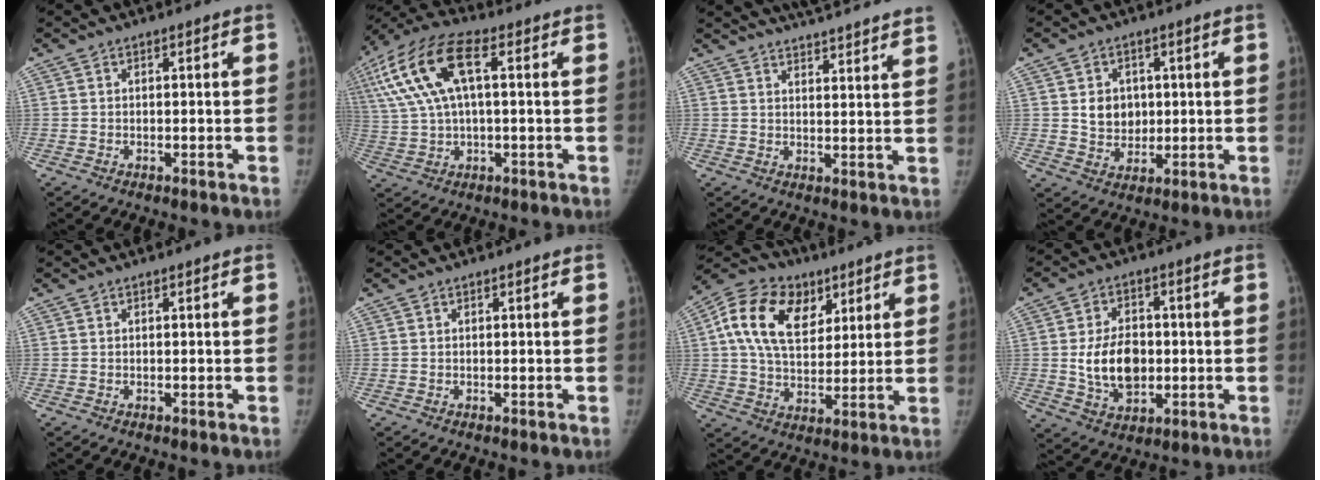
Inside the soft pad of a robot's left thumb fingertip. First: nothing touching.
{"total": 16.6, "force": [4.3, 7.1, 14.4], "torque": [-0.308, 0.036, 0.077]}
{"total": 12.6, "force": [11.4, 1.5, 5.1], "torque": [-0.061, -0.025, 0.149]}
{"total": 6.9, "force": [1.1, 5.8, 3.7], "torque": [-0.026, -0.007, 0.027]}
{"total": 0.0}
{"total": 0.0}
{"total": 17.8, "force": [6.6, 11.9, 11.5], "torque": [-0.193, -0.003, 0.113]}
{"total": 11.4, "force": [-0.4, 7.8, 8.3], "torque": [-0.119, 0.004, 0.000]}